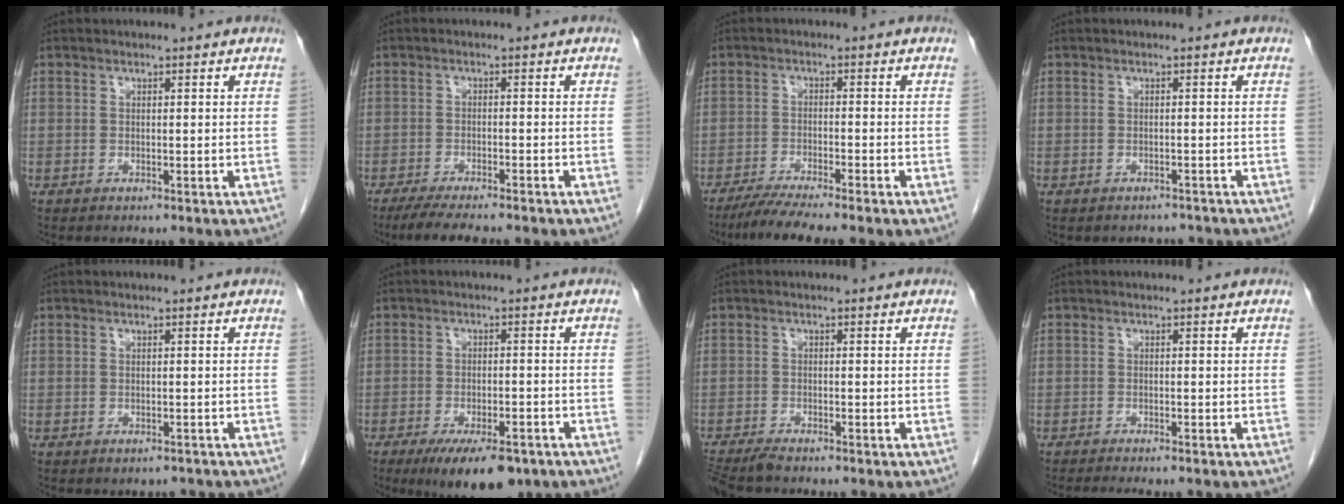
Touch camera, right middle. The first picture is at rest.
{"total": 8.2, "force": [-6.7, 1.0, 4.6], "torque": [-0.064, -0.014, -0.099]}
{"total": 6.2, "force": [-4.9, -0.5, 3.8], "torque": [-0.061, -0.017, -0.084]}
{"total": 2.2, "force": [-2.0, 0.9, -0.2], "torque": [0.004, 0.002, -0.026]}
{"total": 1.2, "force": [-0.9, 0.6, 0.3], "torque": [-0.004, -0.001, -0.010]}
{"total": 9.9, "force": [-6.8, 3.3, 6.4], "torque": [-0.095, -0.009, -0.103]}
{"total": 4.1, "force": [-3.6, 0.4, 1.8], "torque": [-0.032, -0.014, -0.064]}
{"total": 5.0, "force": [-4.3, 0.7, 2.4], "torque": [-0.024, -0.008, -0.061]}